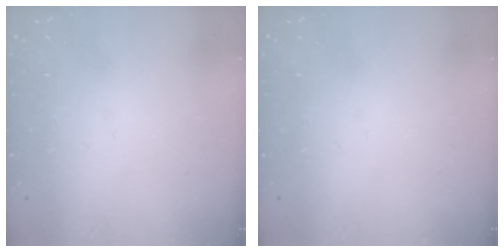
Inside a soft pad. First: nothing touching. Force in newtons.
{"total": 0.0}